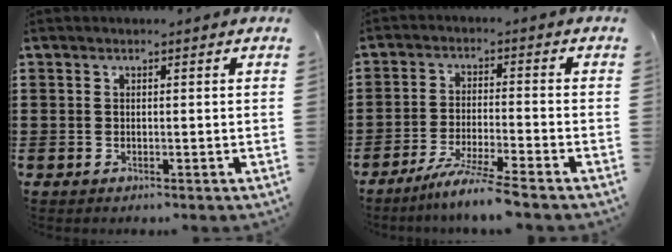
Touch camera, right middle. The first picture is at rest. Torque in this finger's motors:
{"motor_torque": [1.18, -0.68, 0.49, 0.06]}